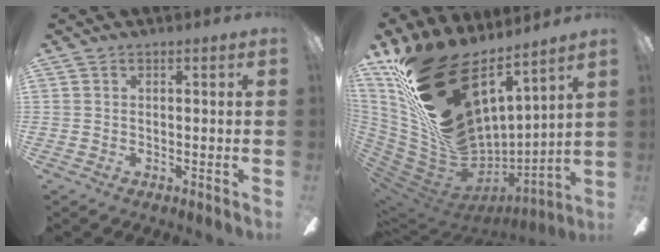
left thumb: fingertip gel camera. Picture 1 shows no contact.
{"total": 27.4, "force": [15.5, 14.4, 17.4], "torque": [-0.323, -0.115, 0.309]}